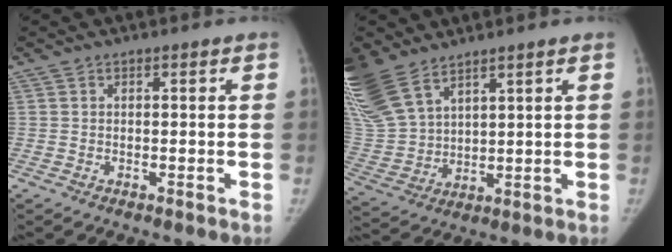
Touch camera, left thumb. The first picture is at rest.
{"total": 17.1, "force": [11.3, 8.7, 9.3], "torque": [-0.228, -0.023, 0.237]}